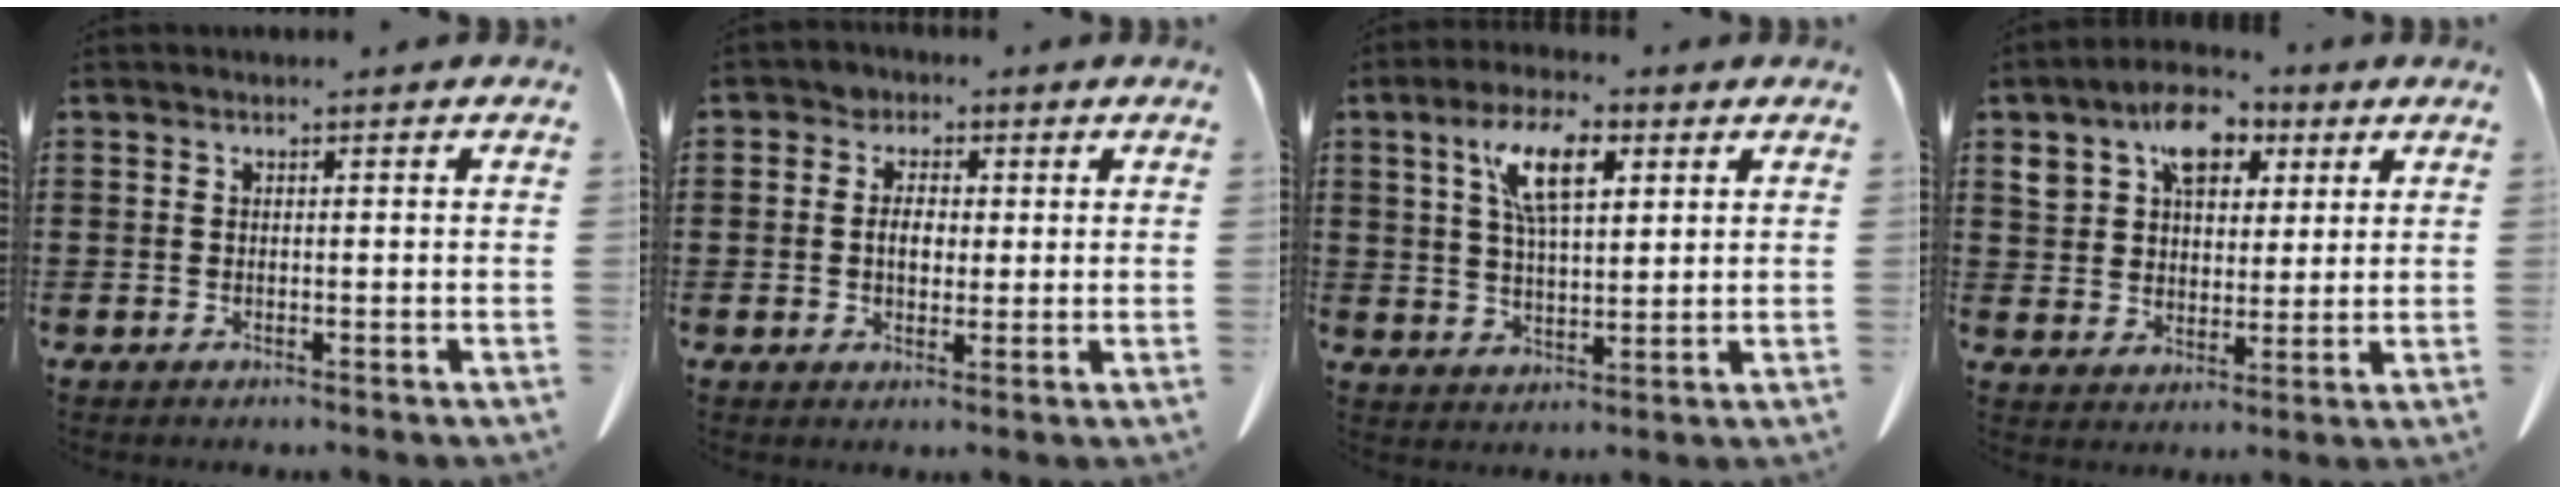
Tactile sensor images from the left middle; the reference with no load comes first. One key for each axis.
{"total": 3.5, "fx": 0.6, "fy": 2.8, "fz": 2.1, "tx": -0.042, "ty": 0.004, "tz": 0.007}
{"total": 9.8, "fx": 4.4, "fy": 3.7, "fz": 7.9, "tx": -0.158, "ty": 0.010, "tz": 0.076}
{"total": 8.6, "fx": 4.7, "fy": 5.6, "fz": 4.5, "tx": -0.094, "ty": 0.009, "tz": 0.081}